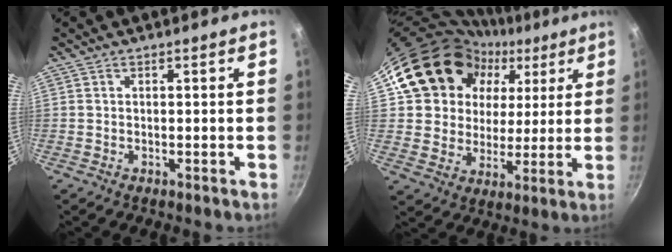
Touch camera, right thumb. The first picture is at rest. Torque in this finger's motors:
{"motor_torque": [0.66, 4.34, 0.37, 0.16, 0.44]}